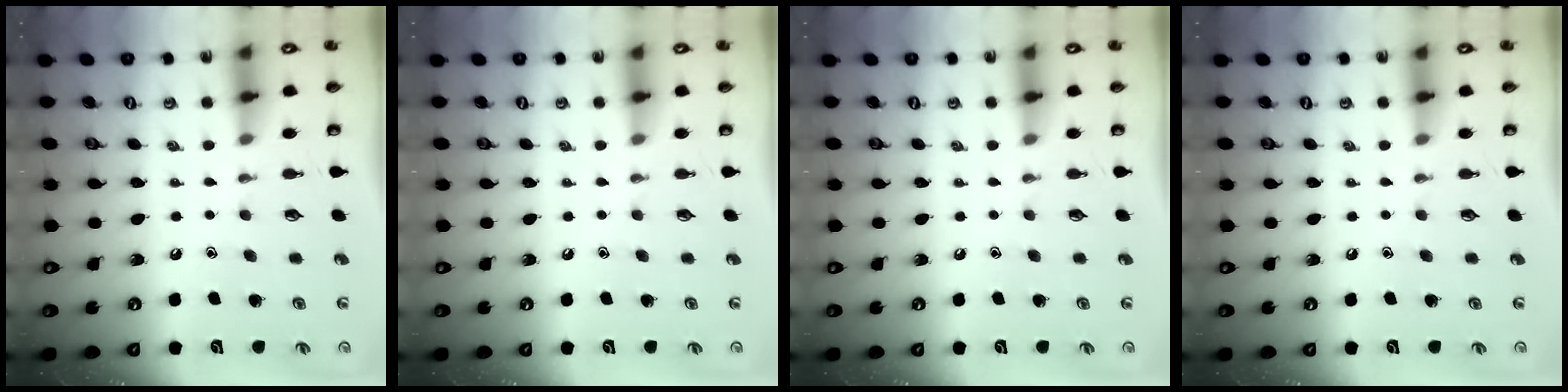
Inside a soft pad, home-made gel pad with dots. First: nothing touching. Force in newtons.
{"total": 0.0}
{"total": 0.0}
{"total": 0.0}